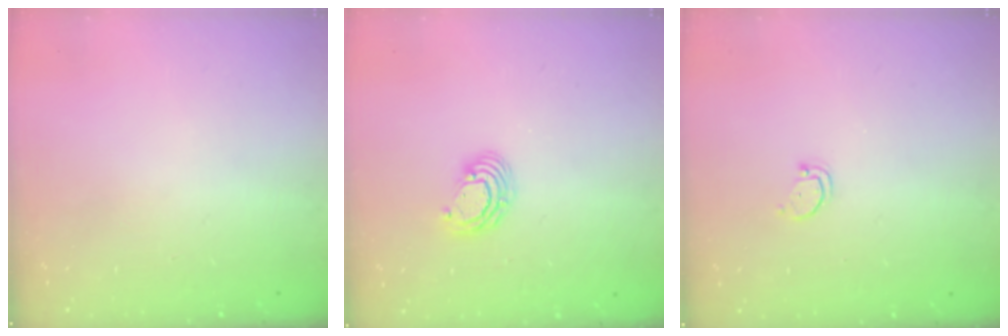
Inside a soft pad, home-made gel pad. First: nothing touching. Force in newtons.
{"total": 5.4, "press": 5.4, "slide": 0.2}
{"total": 1.8, "press": 1.8, "slide": 0.1}